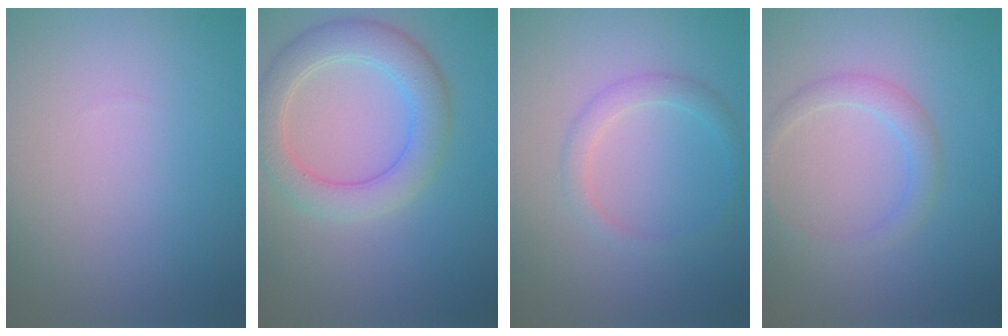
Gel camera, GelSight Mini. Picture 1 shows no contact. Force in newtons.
{"total": 4.9, "press": 4.9, "slide": 0.3}
{"total": 1.8, "press": 1.8, "slide": 0.2}
{"total": 1.8, "press": 1.8, "slide": 0.2}